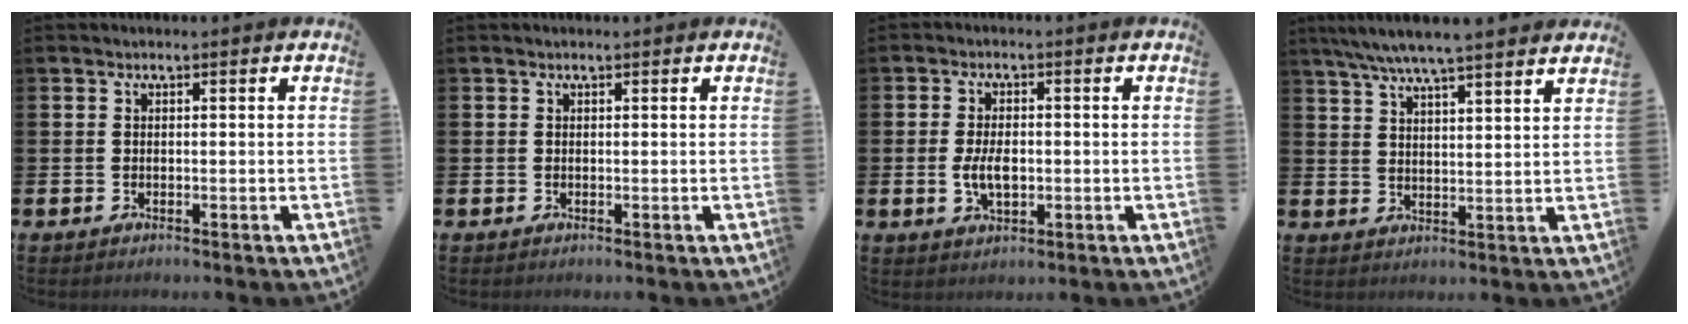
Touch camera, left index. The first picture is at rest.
{"total": 0.0}
{"total": 4.1, "force": [-0.3, 2.3, 3.4], "torque": [-0.053, 0.002, -0.008]}
{"total": 6.6, "force": [6.3, -0.1, 2.1], "torque": [-0.062, -0.025, 0.112]}